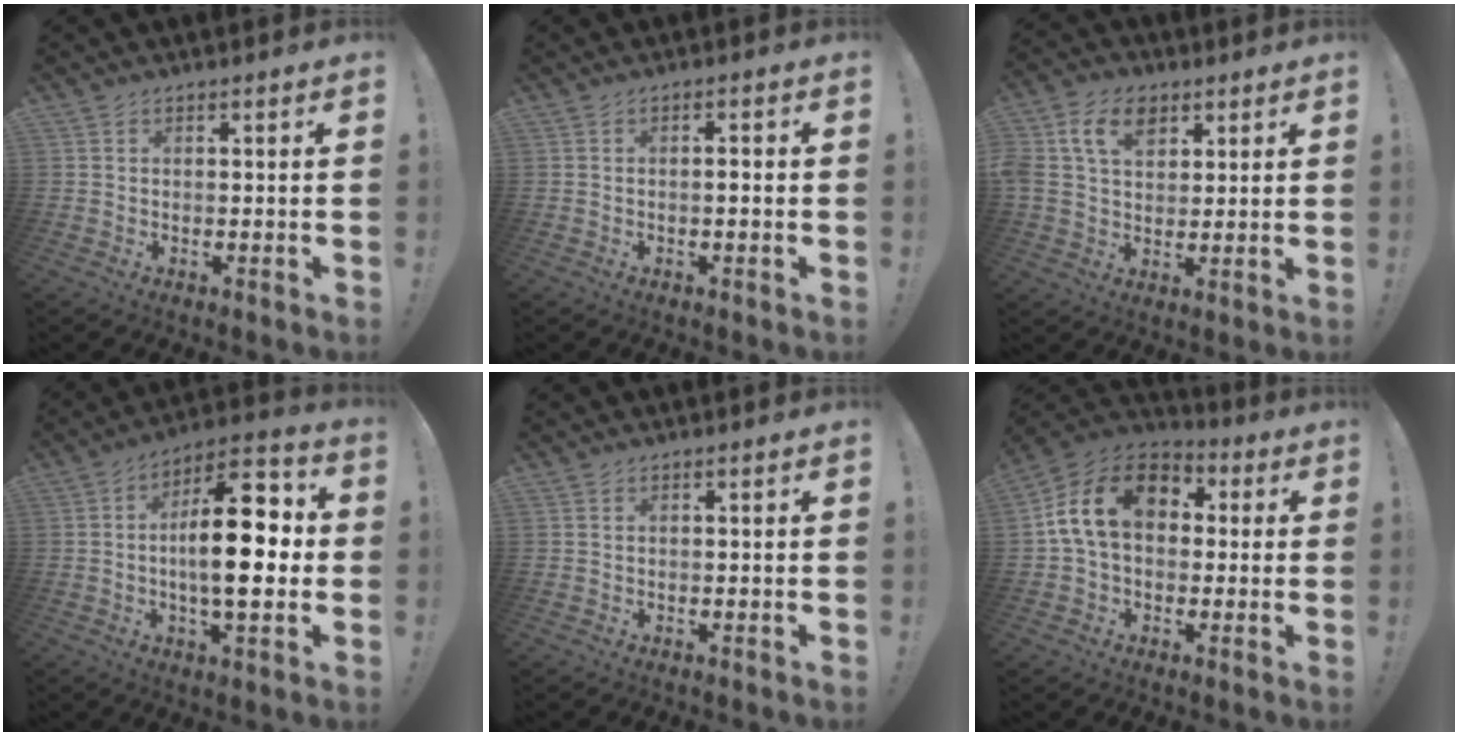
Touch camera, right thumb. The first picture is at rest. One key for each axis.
{"total": 1.8, "fx": -0.5, "fy": 0.3, "fz": 1.7, "tx": -0.030, "ty": 0.004, "tz": -0.010}
{"total": 11.2, "fx": 4.8, "fy": 7.7, "fz": 6.6, "tx": -0.121, "ty": -0.003, "tz": 0.091}
{"total": 19.1, "fx": -0.7, "fy": 7.6, "fz": 17.5, "tx": -0.273, "ty": 0.009, "tz": -0.016}
{"total": 0.0}
{"total": 16.7, "fx": 3.7, "fy": 11.2, "fz": 11.8, "tx": -0.208, "ty": 0.008, "tz": 0.065}